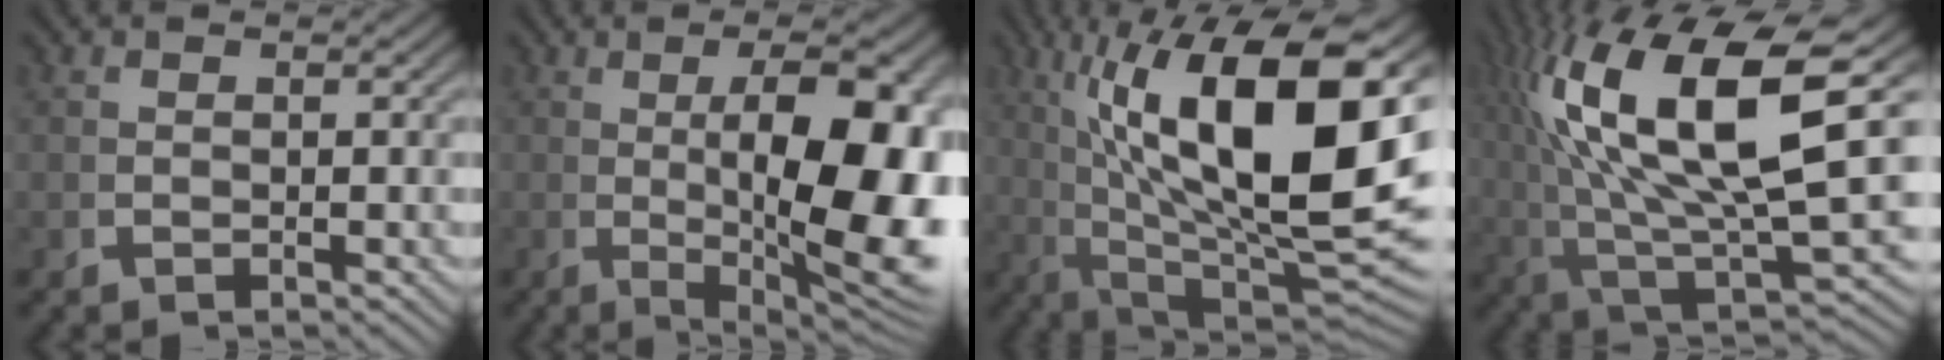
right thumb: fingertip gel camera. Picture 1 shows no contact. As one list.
[{"total": 13.8, "force": [-0.4, 5.7, 12.5], "torque": [-0.175, -0.031, 0.018]}, {"total": 20.0, "force": [0.6, 9.7, 17.5], "torque": [-0.286, -0.055, 0.049]}, {"total": 16.4, "force": [0.9, 8.7, 13.9], "torque": [-0.289, -0.051, 0.051]}]